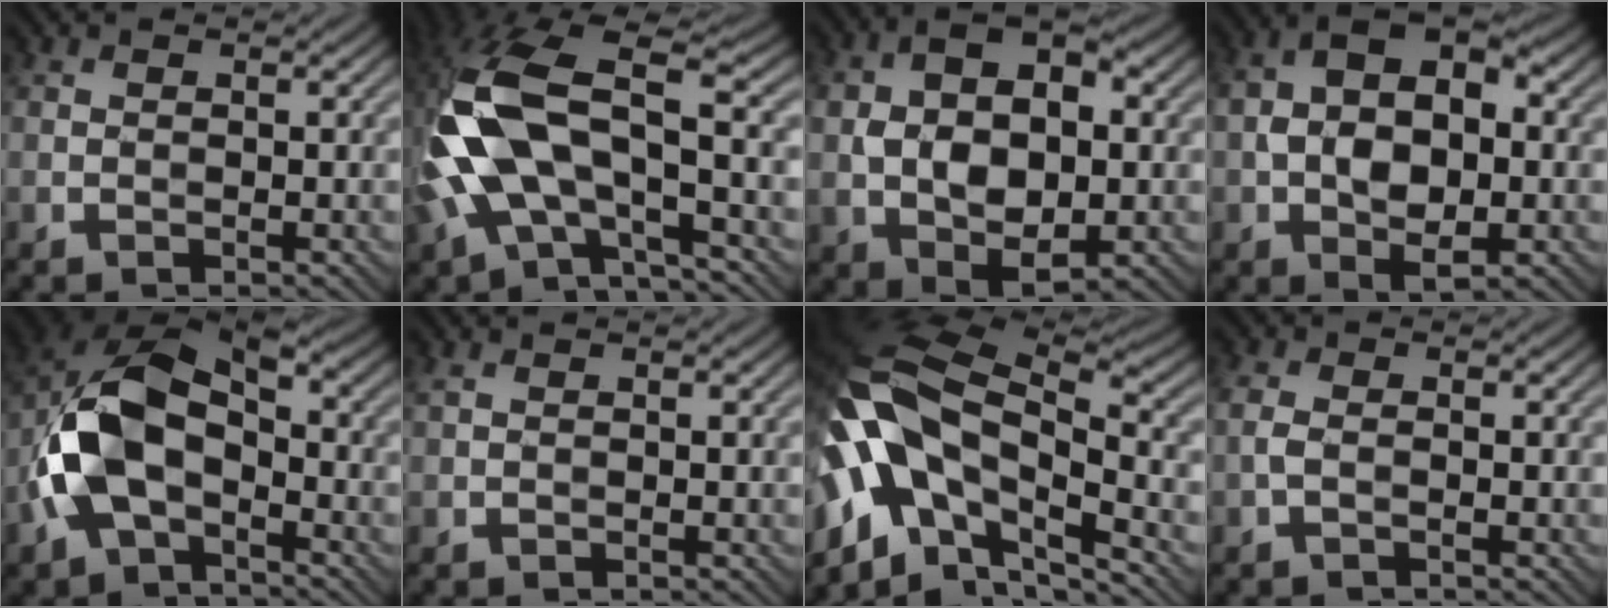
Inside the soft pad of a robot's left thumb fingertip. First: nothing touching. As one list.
[{"total": 15.3, "force": [-1.8, 6.6, 13.7], "torque": [-0.318, 0.003, -0.041]}, {"total": 11.2, "force": [0.6, 6.2, 9.3], "torque": [-0.178, 0.005, 0.008]}, {"total": 10.7, "force": [-0.5, 6.0, 8.8], "torque": [-0.160, 0.010, -0.013]}, {"total": 11.8, "force": [-3.2, 7.0, 9.0], "torque": [-0.205, -0.002, -0.070]}, {"total": 0.7, "force": [0.3, 0.2, 0.6], "torque": [-0.018, 0.004, 0.006]}, {"total": 16.8, "force": [-4.2, 8.9, 13.6], "torque": [-0.295, 0.005, -0.082]}, {"total": 1.7, "force": [-0.6, 0.7, 1.4], "torque": [-0.039, 0.003, -0.017]}]